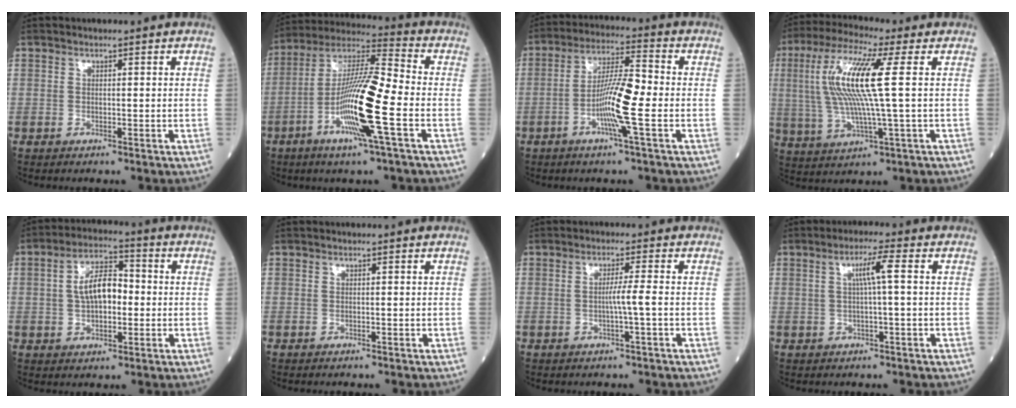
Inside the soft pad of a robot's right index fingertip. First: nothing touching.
{"total": 15.5, "force": [-4.6, 0.3, 14.8], "torque": [-0.283, -0.004, -0.094]}
{"total": 9.5, "force": [-2.6, -0.1, 9.1], "torque": [-0.168, 0.000, -0.054]}
{"total": 13.2, "force": [2.1, 0.2, 13.0], "torque": [-0.287, 0.011, 0.037]}
{"total": 8.1, "force": [0.3, 3.8, 7.2], "torque": [-0.137, 0.019, 0.002]}
{"total": 0.0}
{"total": 2.7, "force": [-0.5, -0.7, 2.5], "torque": [-0.041, 0.000, -0.012]}
{"total": 4.3, "force": [0.7, -0.3, 4.2], "torque": [-0.079, 0.008, 0.014]}